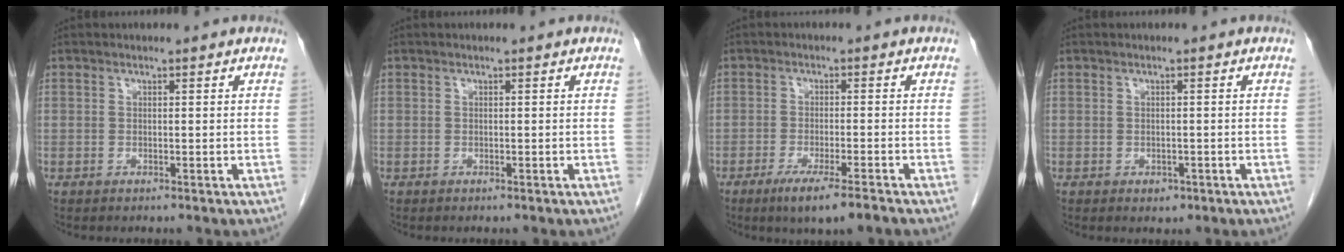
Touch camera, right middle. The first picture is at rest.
{"total": 0.0}
{"total": 6.4, "force": [-4.3, -0.1, 4.7], "torque": [-0.075, -0.015, -0.072]}
{"total": 1.3, "force": [-0.6, 0.9, 0.6], "torque": [-0.009, 0.002, -0.003]}